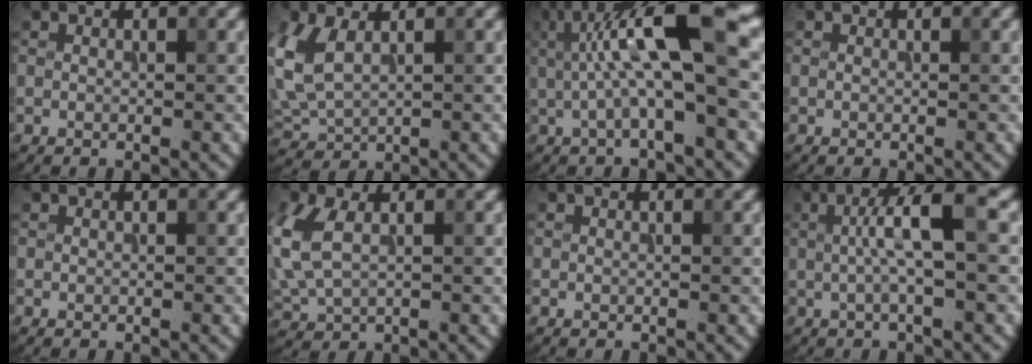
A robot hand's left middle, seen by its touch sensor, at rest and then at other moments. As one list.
[{"total": 4.1, "force": [1.1, 2.6, 2.9], "torque": [-0.079, -0.001, 0.028]}, {"total": 9.6, "force": [1.6, 2.4, 9.1], "torque": [-0.154, 0.007, 0.028]}, {"total": 0.0}, {"total": 0.0}, {"total": 4.7, "force": [0.8, 2.9, 3.5], "torque": [-0.101, 0.003, 0.019]}, {"total": 0.0}, {"total": 4.7, "force": [0.5, 0.8, 4.6], "torque": [-0.082, 0.010, 0.006]}]